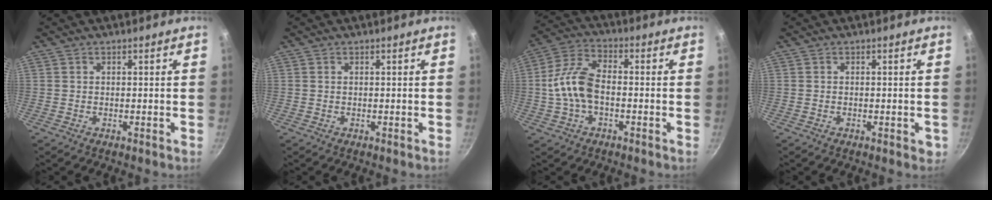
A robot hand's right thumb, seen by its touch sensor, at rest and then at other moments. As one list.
[{"total": 0.0}, {"total": 11.0, "force": [-1.4, 7.9, 7.6], "torque": [-0.123, 0.034, -0.039]}, {"total": 1.7, "force": [-0.4, 0.9, 1.4], "torque": [-0.013, 0.000, -0.006]}]